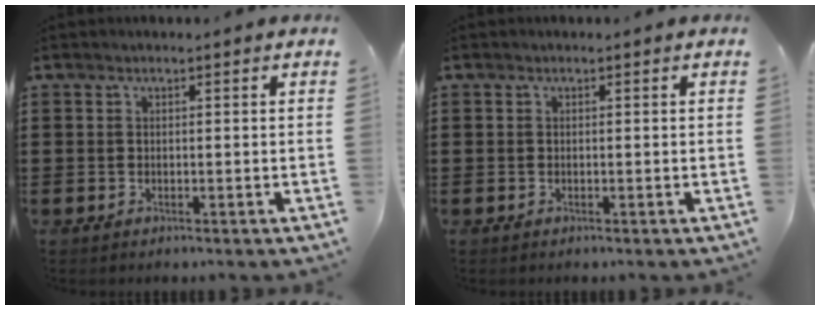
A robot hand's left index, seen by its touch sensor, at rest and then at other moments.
{"total": 0.0}